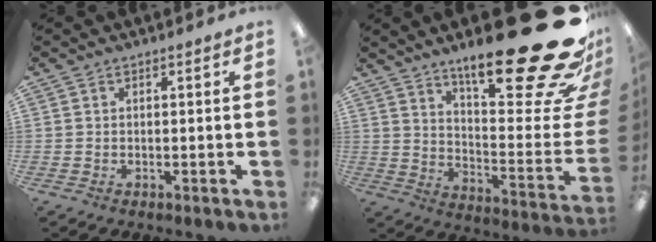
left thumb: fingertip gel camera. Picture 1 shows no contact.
{"total": 29.6, "force": [20.0, 6.9, 20.7], "torque": [-0.282, -0.150, 0.330]}